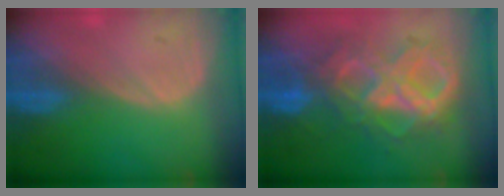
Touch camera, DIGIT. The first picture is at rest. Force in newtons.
{"total": 10.6, "press": 10.5, "slide": 1.1}